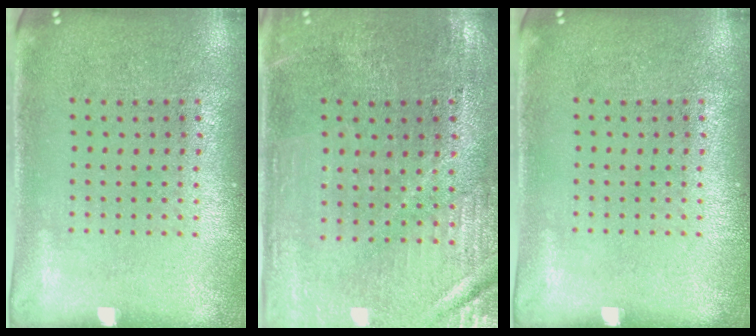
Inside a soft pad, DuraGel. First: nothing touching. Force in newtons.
{"total": 0.9, "press": 0.8, "slide": 0.3}
{"total": 0.0}